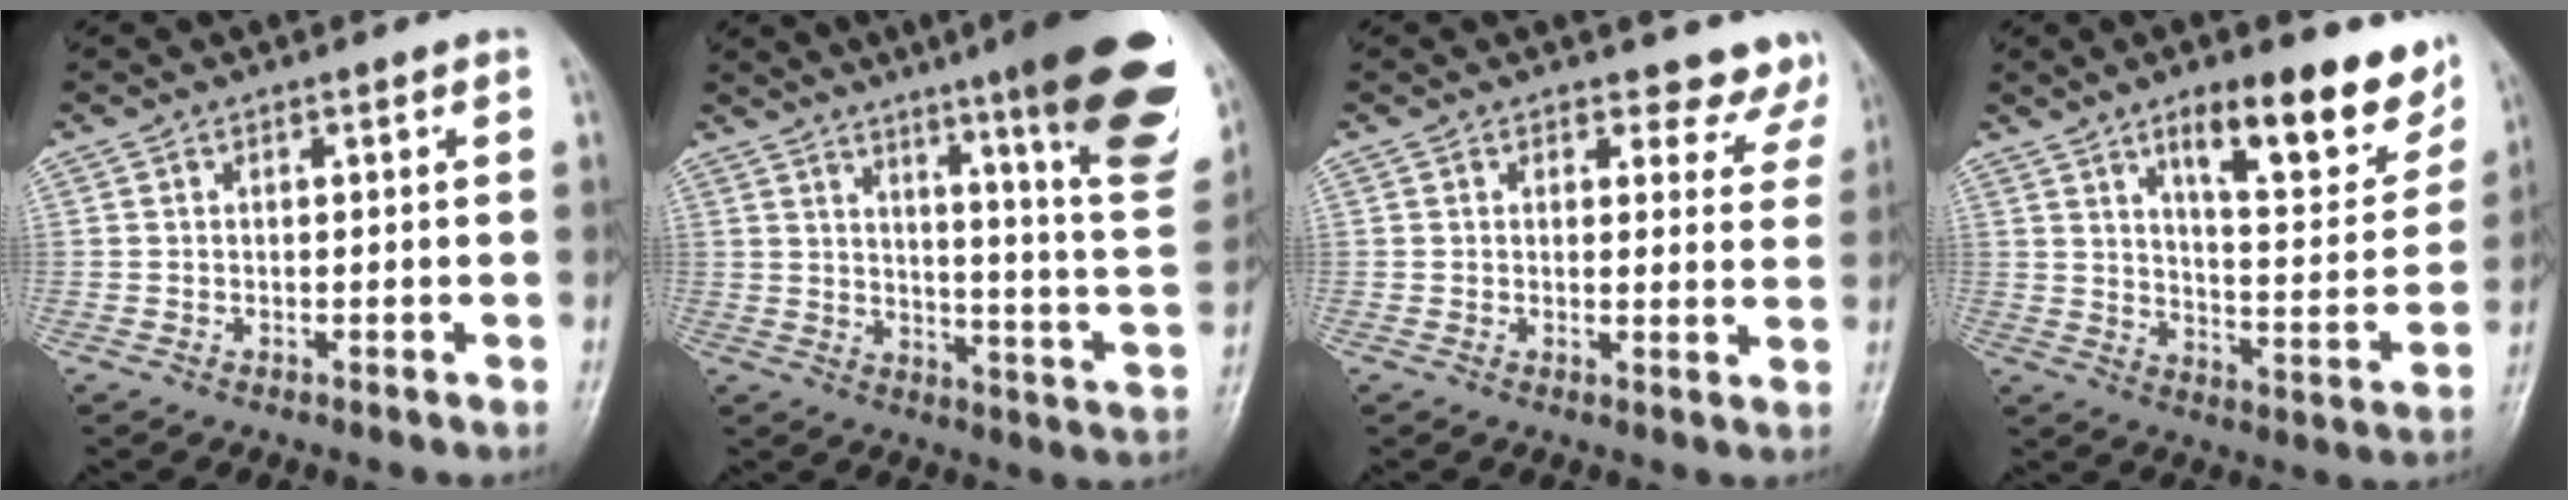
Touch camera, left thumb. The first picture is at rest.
{"total": 26.0, "force": [16.0, 2.6, 20.3], "torque": [-0.236, -0.079, 0.214]}
{"total": 6.1, "force": [5.4, 2.7, 0.2], "torque": [0.041, -0.030, 0.040]}
{"total": 16.9, "force": [10.8, 5.9, 11.6], "torque": [-0.105, -0.066, 0.160]}